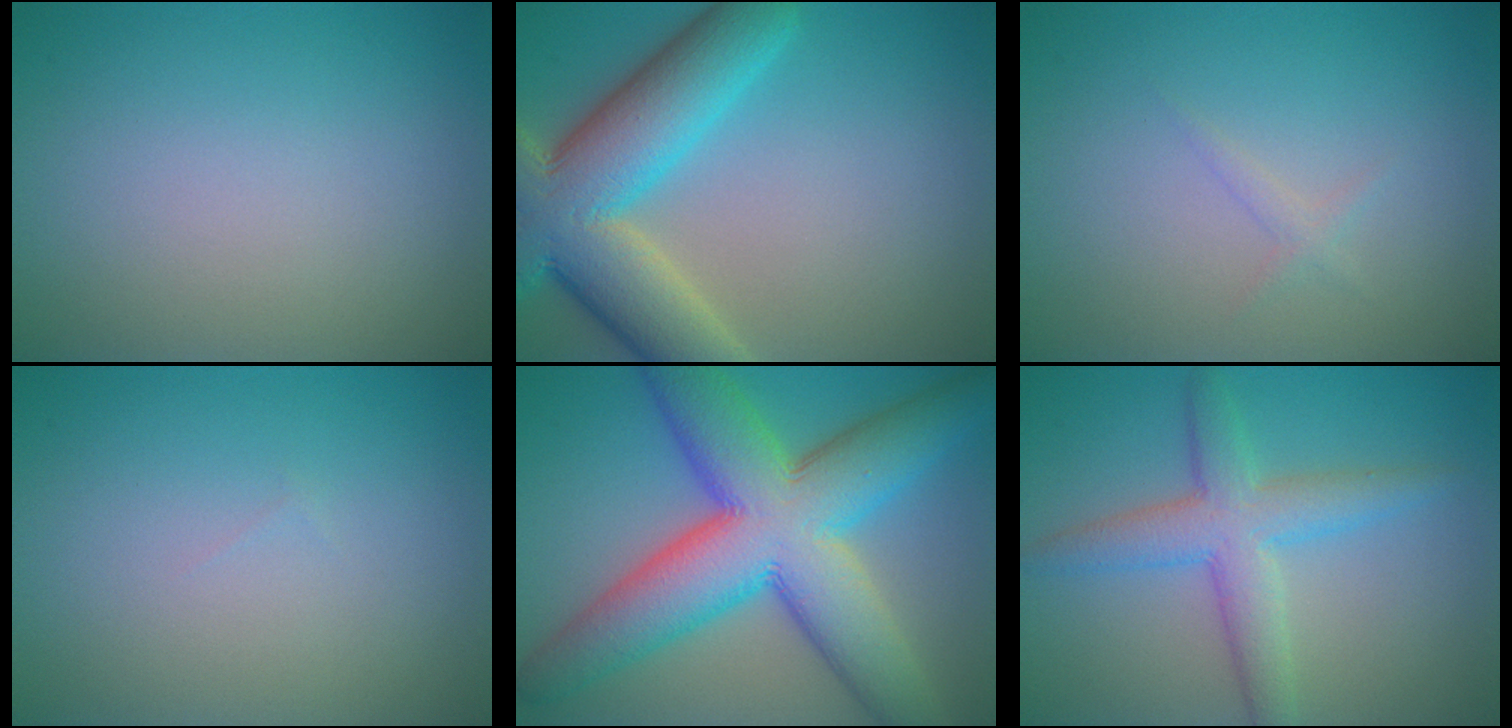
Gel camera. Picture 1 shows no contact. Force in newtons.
{"total": 11.3, "press": 11.3, "slide": 0.6}
{"total": 0.8, "press": 0.8, "slide": 0.0}
{"total": 0.0}
{"total": 13.8, "press": 13.7, "slide": 0.3}
{"total": 4.7, "press": 4.7, "slide": 0.1}